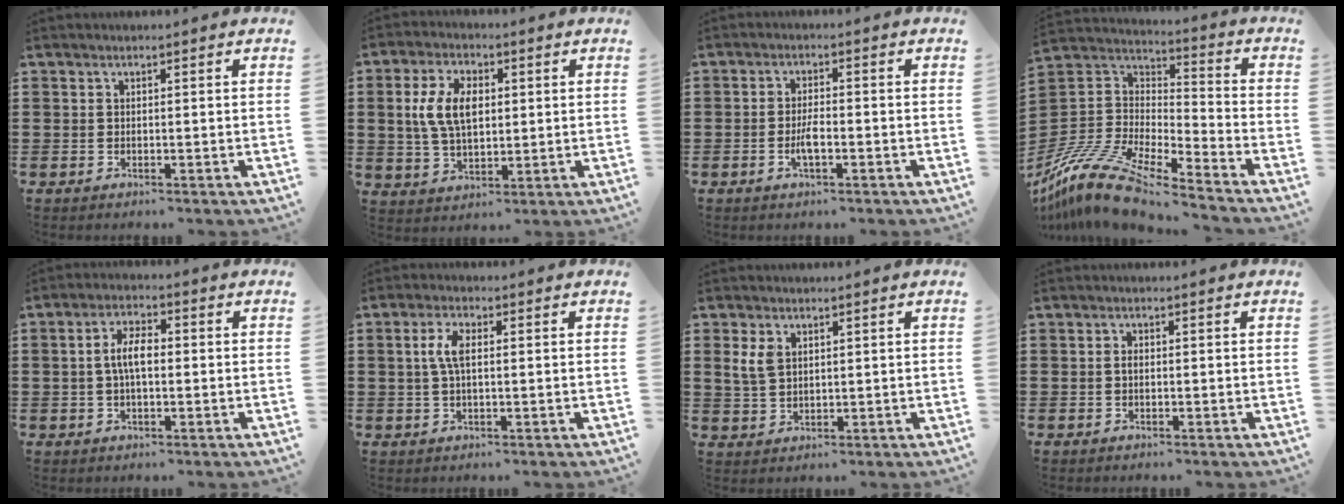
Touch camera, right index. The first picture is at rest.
{"total": 7.9, "force": [1.3, 4.8, 6.2], "torque": [-0.151, 0.010, 0.015]}
{"total": 3.1, "force": [-1.1, 0.7, 2.9], "torque": [-0.060, -0.004, -0.020]}
{"total": 13.3, "force": [-11.0, 2.6, 7.0], "torque": [-0.161, 0.016, -0.219]}
{"total": 5.0, "force": [0.0, 2.2, 4.5], "torque": [-0.093, 0.005, -0.004]}
{"total": 4.4, "force": [0.5, 1.7, 4.1], "torque": [-0.089, 0.005, 0.004]}
{"total": 3.5, "force": [1.6, 2.2, 2.2], "torque": [-0.058, 0.006, 0.027]}
{"total": 1.0, "force": [-0.1, 0.5, 0.9], "torque": [-0.018, 0.000, -0.001]}